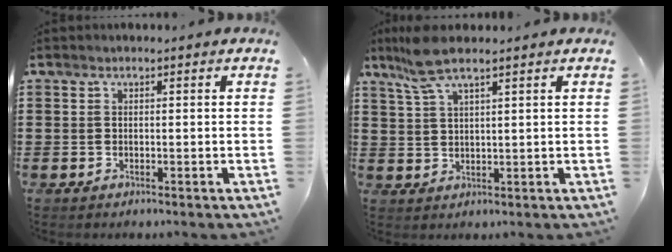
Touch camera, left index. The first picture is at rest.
{"total": 5.7, "force": [3.9, 0.9, 4.0], "torque": [-0.087, 0.003, 0.073]}